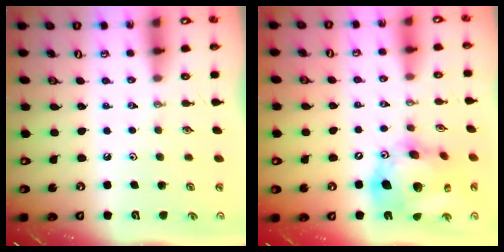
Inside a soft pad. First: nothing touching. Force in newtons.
{"total": 20.6, "press": 20.4, "slide": 2.8}